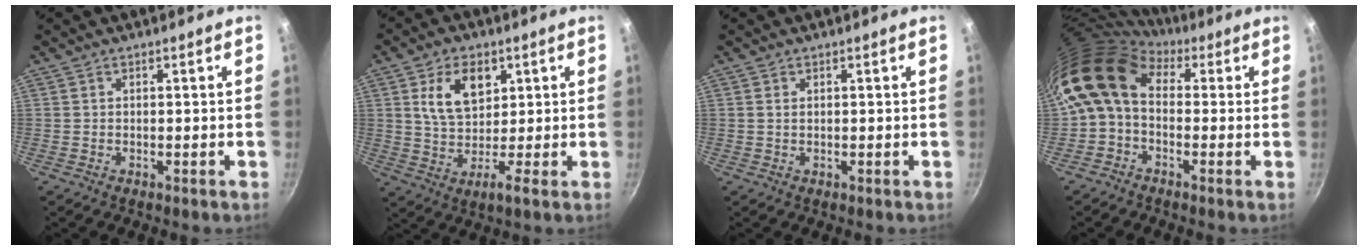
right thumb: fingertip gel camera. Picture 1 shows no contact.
{"total": 9.7, "force": [3.3, 6.0, 6.9], "torque": [-0.096, -0.010, 0.050]}
{"total": 0.9, "force": [0.2, 0.5, 0.6], "torque": [-0.013, 0.001, 0.003]}
{"total": 11.4, "force": [1.1, 8.1, 8.0], "torque": [-0.140, 0.028, -0.005]}